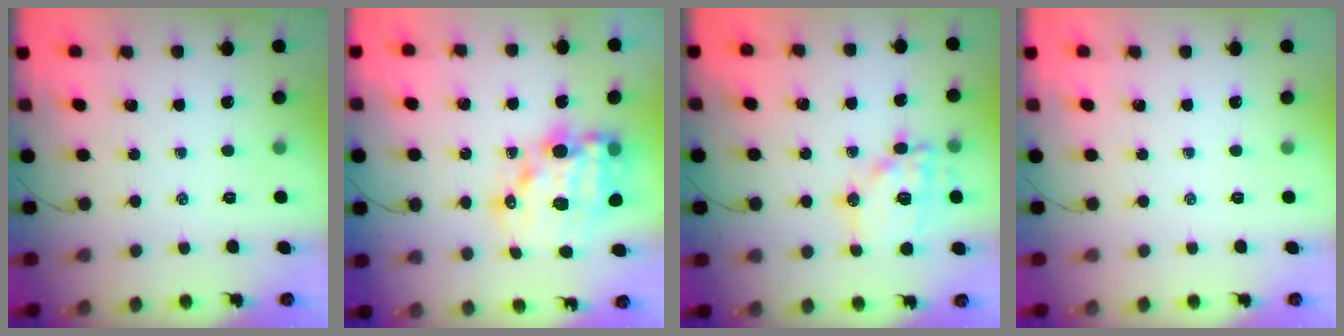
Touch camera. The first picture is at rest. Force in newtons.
{"total": 17.3, "press": 16.8, "slide": 4.1}
{"total": 15.6, "press": 15.5, "slide": 2.2}
{"total": 0.0}